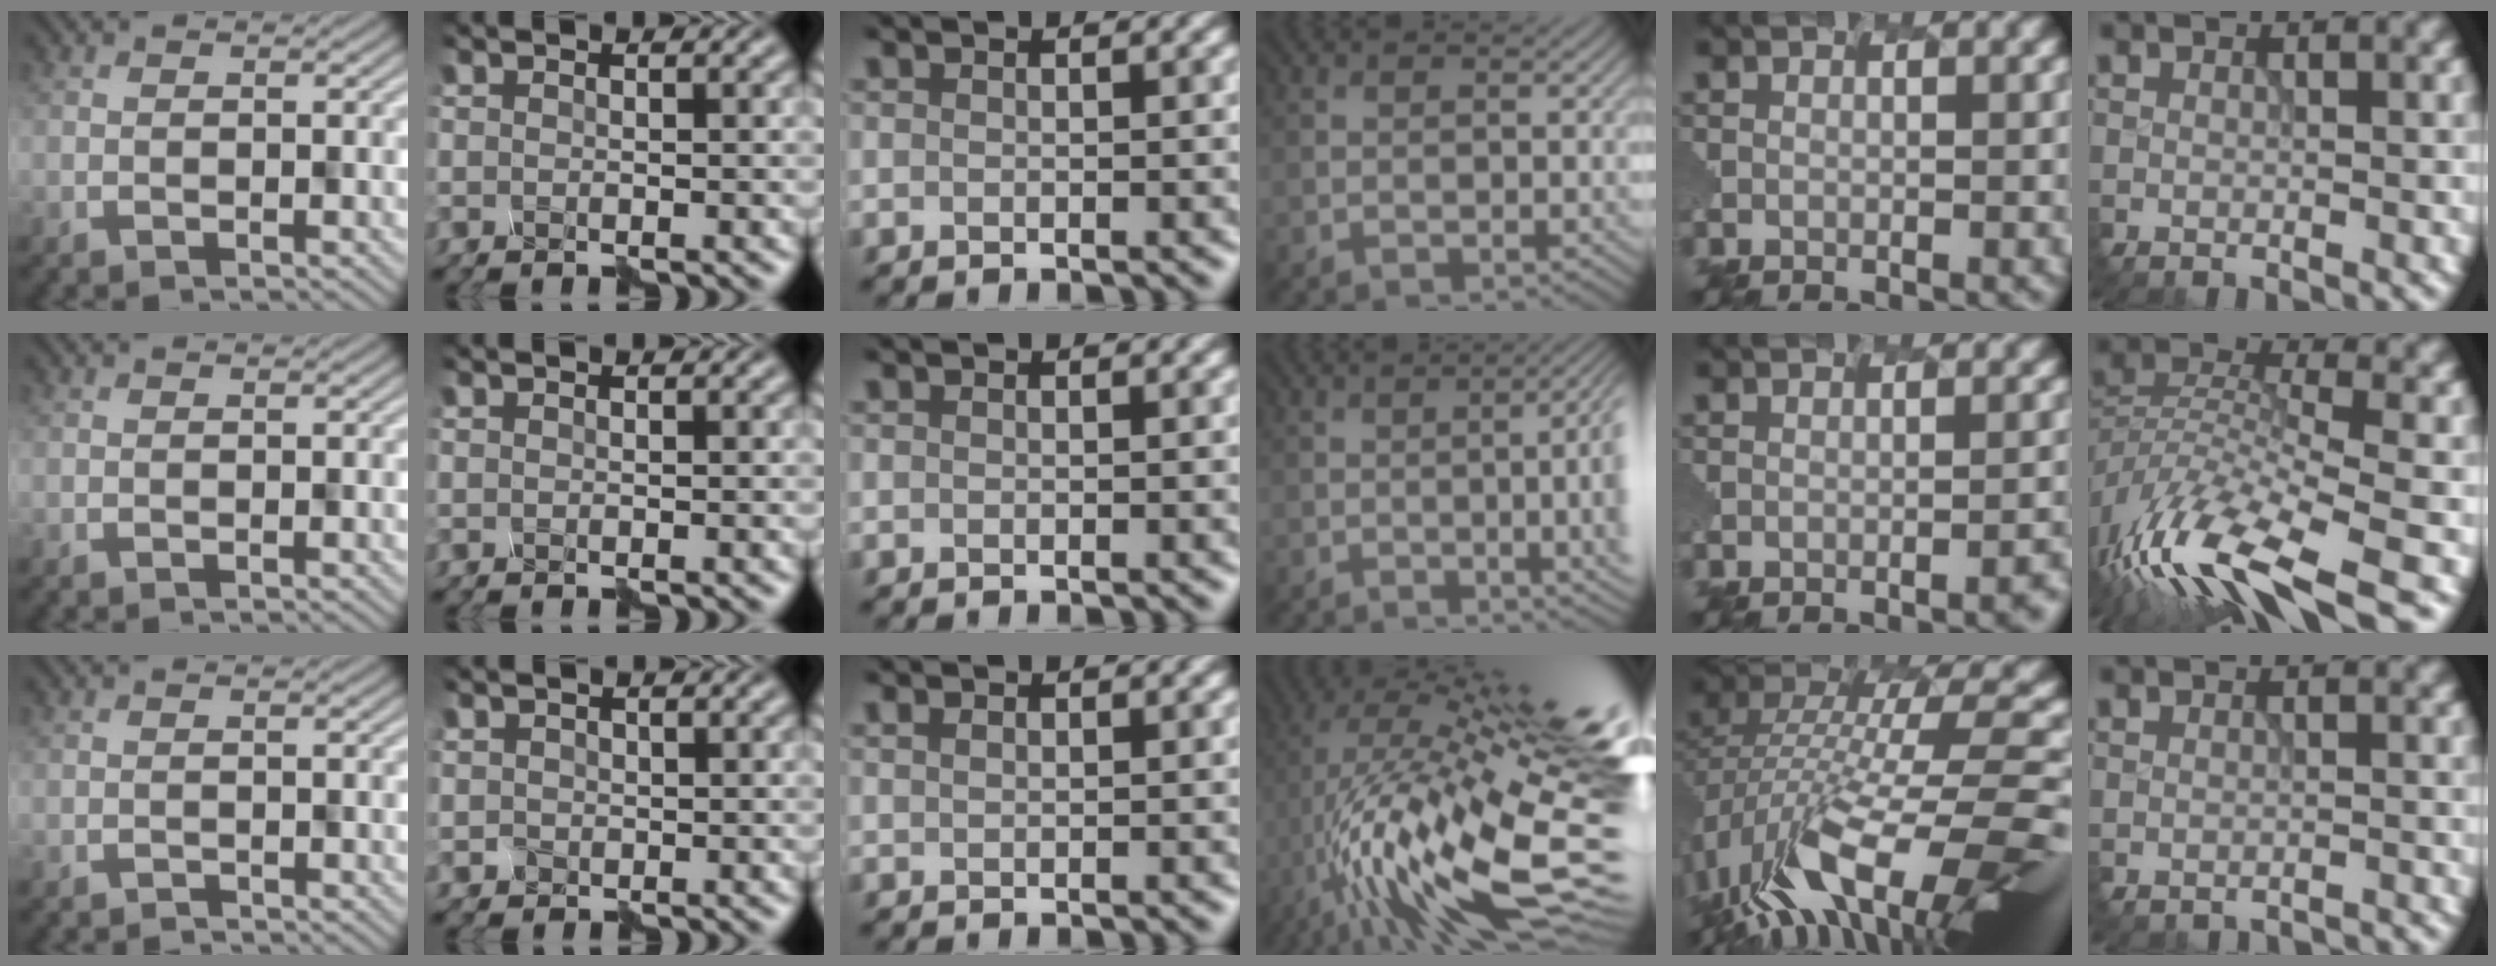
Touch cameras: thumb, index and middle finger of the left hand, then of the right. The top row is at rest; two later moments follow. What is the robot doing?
{"motion": "disassemble", "object": "hinged jar"}